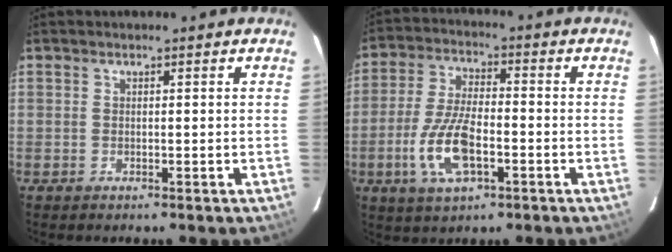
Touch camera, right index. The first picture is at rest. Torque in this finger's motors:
{"motor_torque": [1.54, -0.61, 0.96, 0.11]}